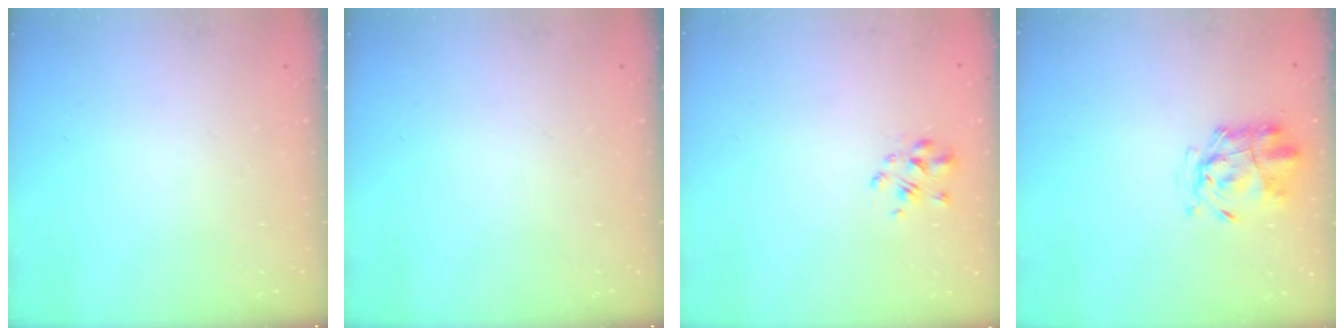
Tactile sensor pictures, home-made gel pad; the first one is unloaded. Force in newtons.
{"total": 0.0}
{"total": 3.1, "press": 3.0, "slide": 1.0}
{"total": 2.3, "press": 2.2, "slide": 0.7}